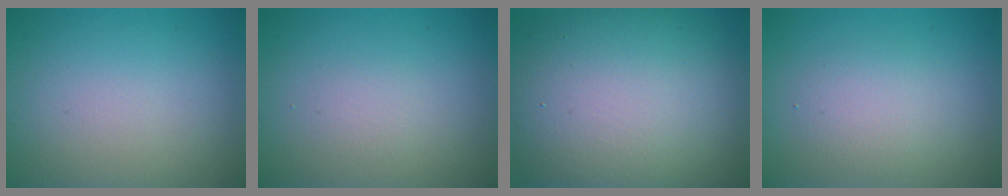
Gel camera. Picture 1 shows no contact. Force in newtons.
{"total": 1.1, "press": 1.1, "slide": 0.1}
{"total": 14.7, "press": 14.7, "slide": 1.2}
{"total": 2.6, "press": 2.6, "slide": 0.2}